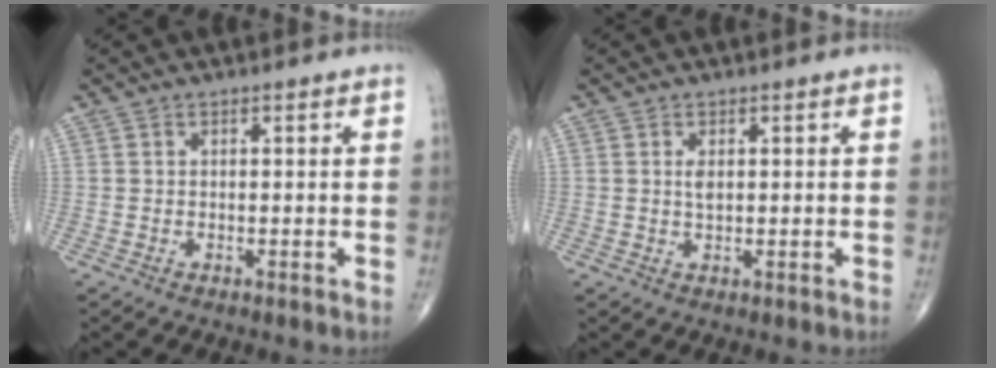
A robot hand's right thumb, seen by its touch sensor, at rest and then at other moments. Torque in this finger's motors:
{"motor_torque": [0.55, 0.34, 0.52, 0.20, -0.01]}